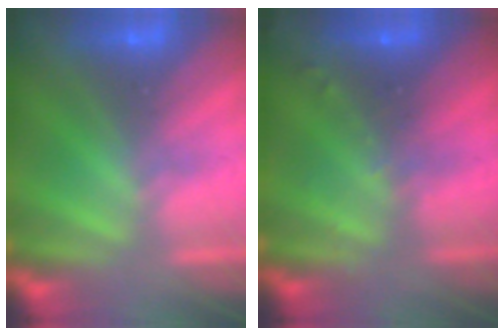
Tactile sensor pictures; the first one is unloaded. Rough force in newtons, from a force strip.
{"total": 2.9}